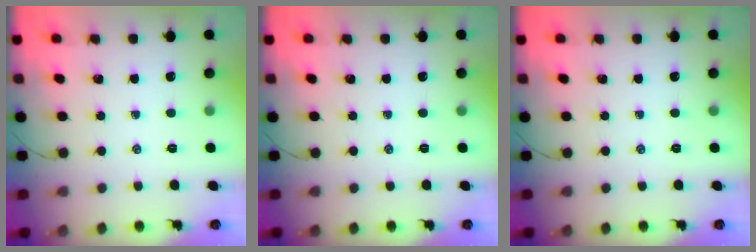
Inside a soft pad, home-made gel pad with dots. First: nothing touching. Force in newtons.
{"total": 0.0}
{"total": 0.0}